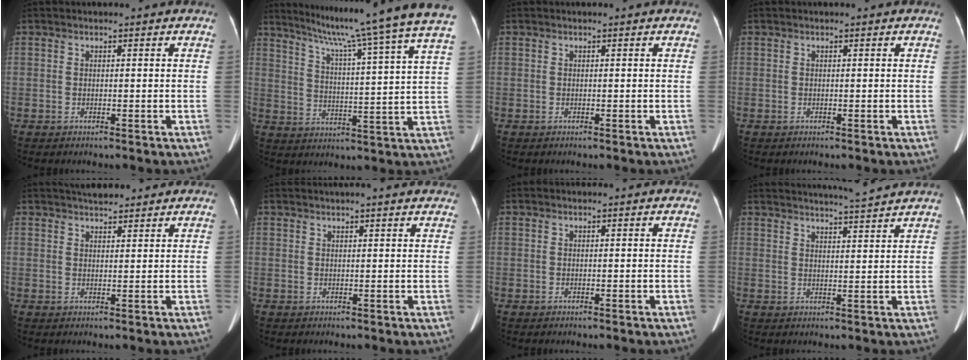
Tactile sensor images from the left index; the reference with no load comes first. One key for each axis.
{"total": 23.6, "fx": 20.2, "fy": -2.5, "fz": 11.9, "tx": -0.185, "ty": -0.051, "tz": 0.263}
{"total": 0.0}
{"total": 0.0}
{"total": 5.1, "fx": 4.5, "fy": 1.5, "fz": 1.8, "tx": -0.022, "ty": 0.026, "tz": 0.070}
{"total": 6.4, "fx": 5.7, "fy": 0.7, "fz": 2.8, "tx": -0.035, "ty": 0.031, "tz": 0.059}
{"total": 0.0}
{"total": 7.8, "fx": 7.3, "fy": -1.4, "fz": 2.4, "tx": -0.040, "ty": 0.001, "tz": 0.099}